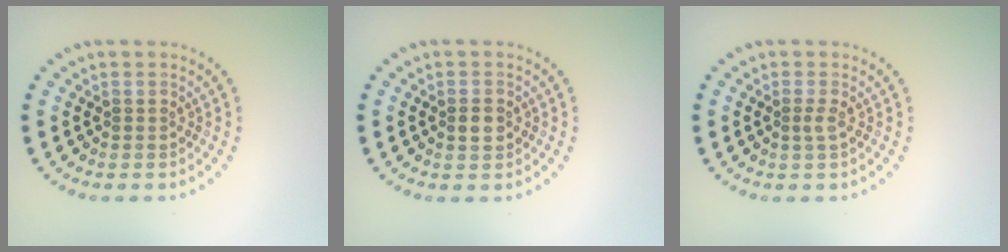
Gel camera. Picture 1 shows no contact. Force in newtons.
{"total": 1.6, "press": 1.5, "slide": 0.3}
{"total": 0.8, "press": 0.6, "slide": 0.5}